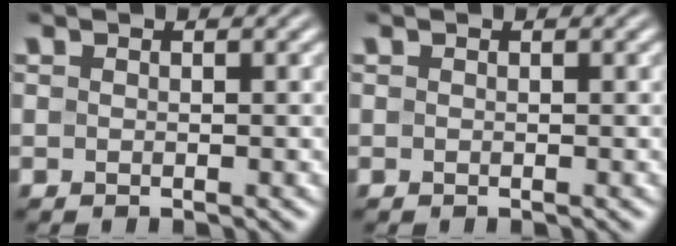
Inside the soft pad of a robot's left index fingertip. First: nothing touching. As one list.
[{"total": 0.0}]